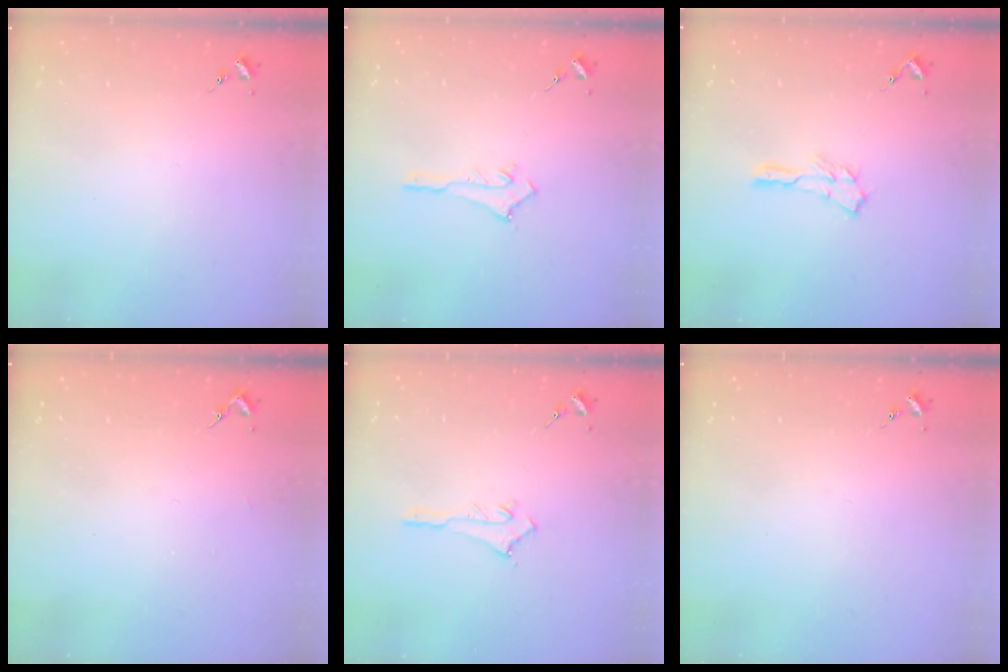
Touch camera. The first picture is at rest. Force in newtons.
{"total": 2.7, "press": 2.7, "slide": 0.1}
{"total": 6.3, "press": 6.3, "slide": 0.3}
{"total": 1.3, "press": 1.3, "slide": 0.1}
{"total": 2.6, "press": 2.6, "slide": 0.2}
{"total": 0.0}